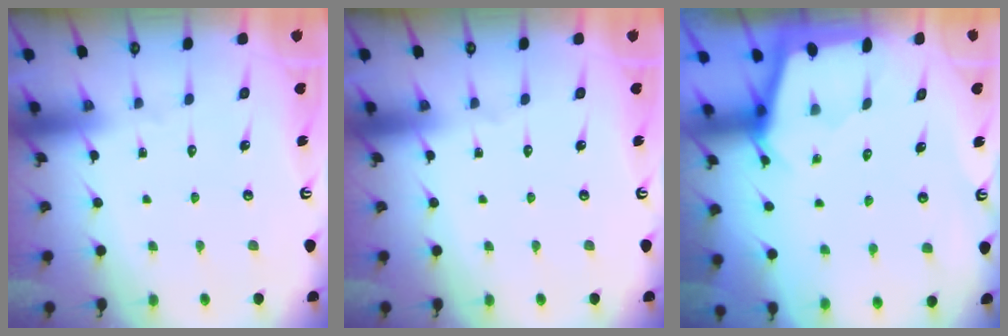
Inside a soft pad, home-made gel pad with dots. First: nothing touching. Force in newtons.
{"total": 0.0}
{"total": 2.1, "press": 2.1, "slide": 0.3}